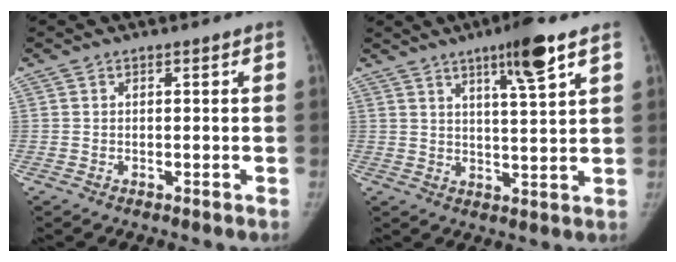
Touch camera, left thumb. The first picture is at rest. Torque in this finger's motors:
{"motor_torque": [0.92, -0.18, 0.99, -0.90, 0.30]}